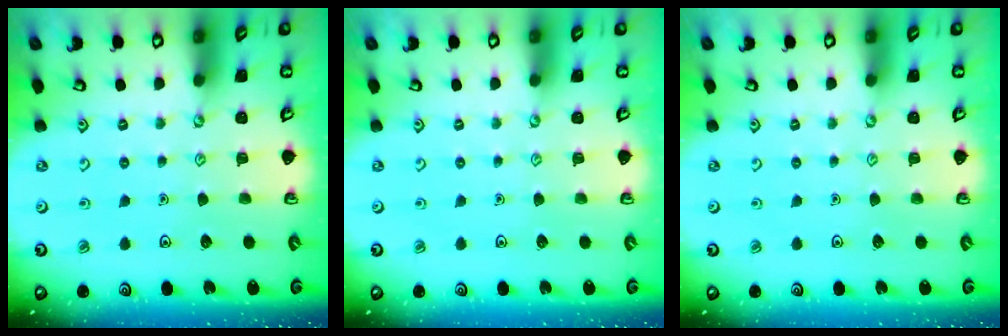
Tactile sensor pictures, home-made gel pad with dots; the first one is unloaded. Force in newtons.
{"total": 0.0}
{"total": 0.0}